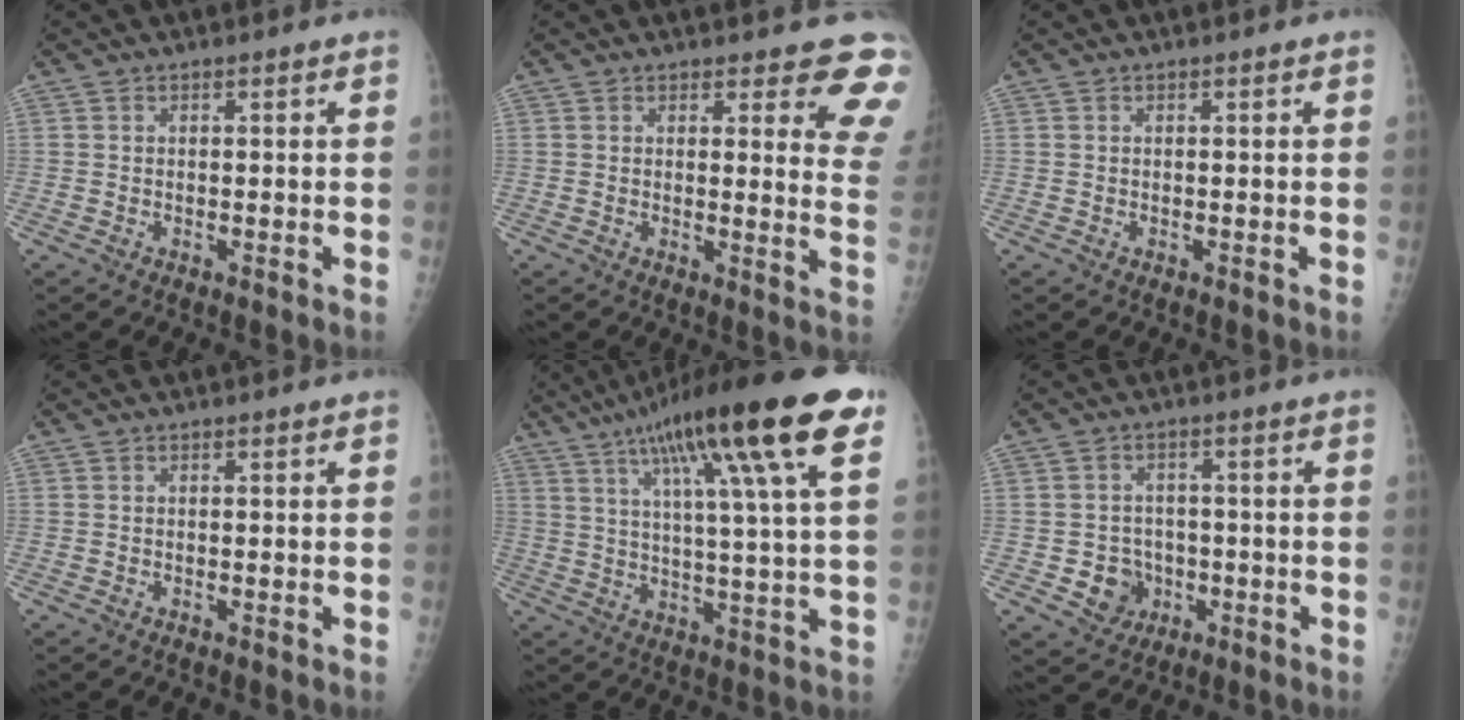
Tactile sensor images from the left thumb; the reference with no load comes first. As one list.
[{"total": 9.7, "force": [7.7, 3.0, 5.1], "torque": [-0.015, -0.051, 0.059]}, {"total": 0.0}, {"total": 0.0}, {"total": 22.1, "force": [11.2, 3.0, 18.8], "torque": [-0.295, -0.005, 0.168]}, {"total": 5.9, "force": [-1.6, 5.4, 1.7], "torque": [0.003, 0.012, -0.021]}]